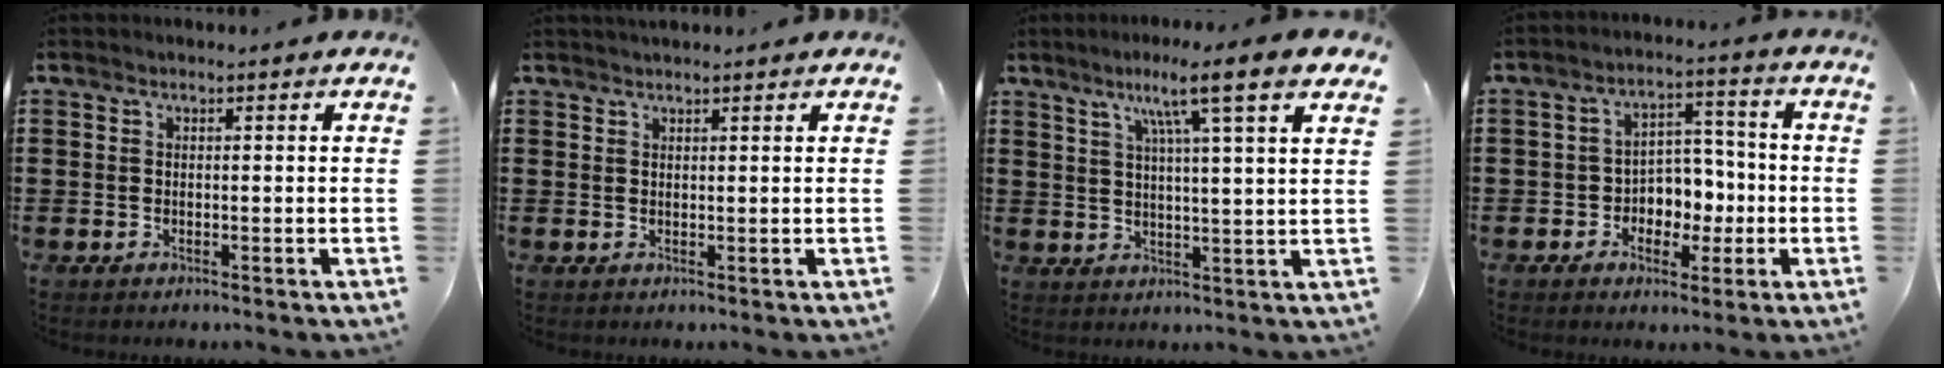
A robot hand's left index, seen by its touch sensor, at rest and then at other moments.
{"total": 1.0, "force": [0.9, 0.1, 0.2], "torque": [-0.005, 0.000, 0.019]}
{"total": 8.2, "force": [5.0, -0.4, 6.5], "torque": [-0.126, -0.016, 0.075]}
{"total": 5.3, "force": [-1.2, 4.6, 2.2], "torque": [-0.048, 0.008, -0.027]}